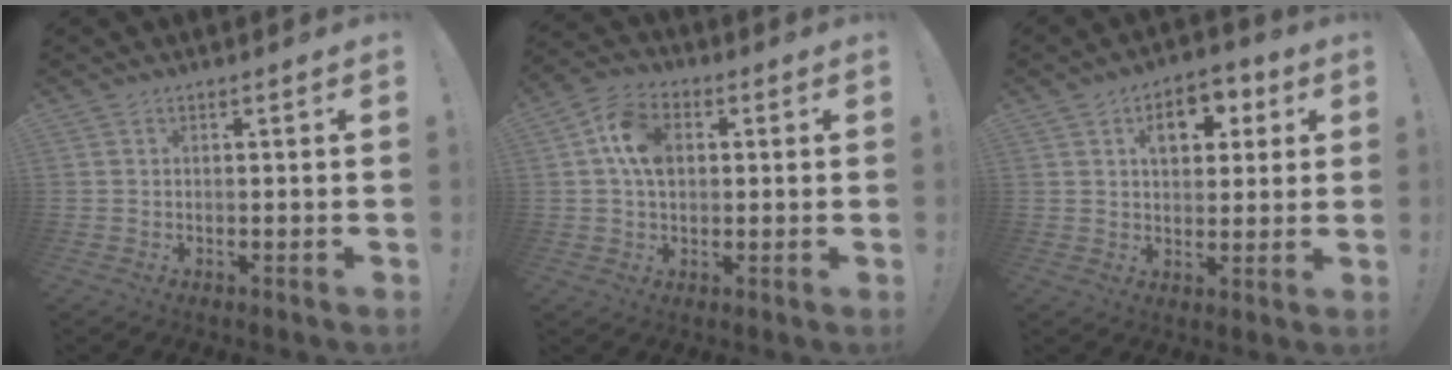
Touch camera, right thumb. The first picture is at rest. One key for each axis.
{"total": 10.8, "fx": 2.1, "fy": 7.7, "fz": 7.3, "tx": -0.131, "ty": 0.009, "tz": 0.041}
{"total": 9.9, "fx": 3.7, "fy": 6.6, "fz": 6.4, "tx": -0.081, "ty": -0.002, "tz": 0.064}